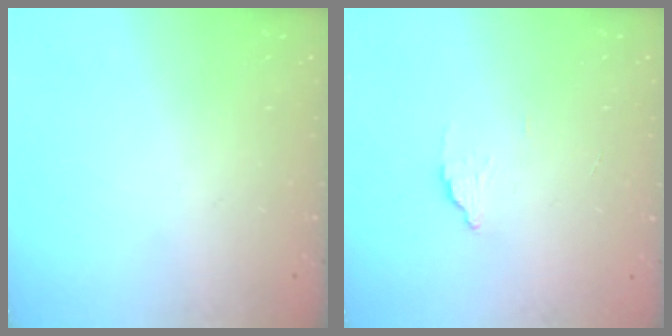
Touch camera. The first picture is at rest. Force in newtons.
{"total": 2.2, "press": 2.2, "slide": 0.2}